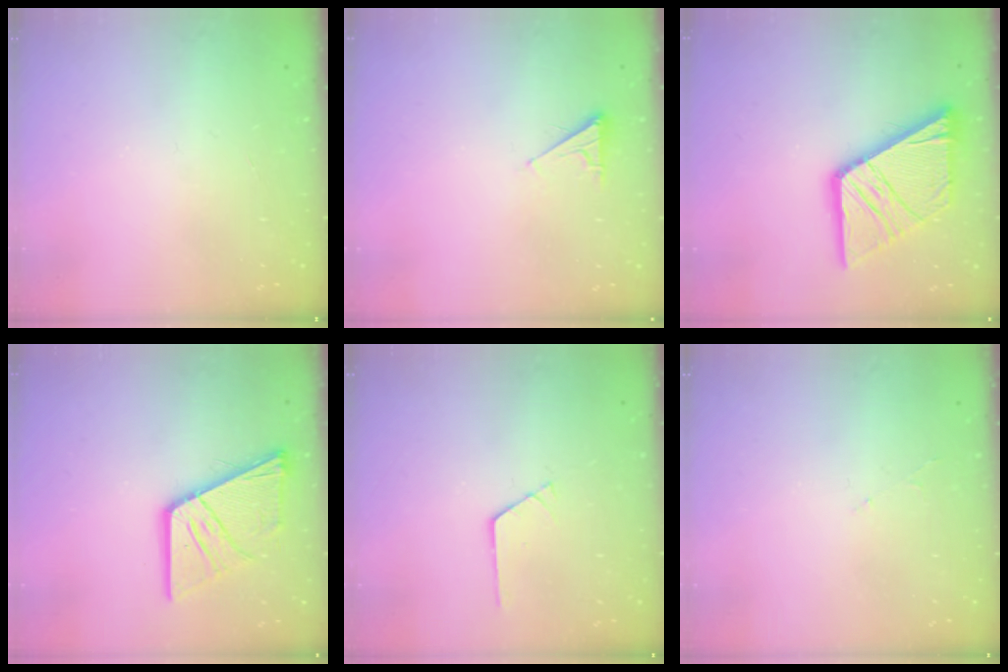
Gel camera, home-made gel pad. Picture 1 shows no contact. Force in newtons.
{"total": 2.5, "press": 2.5, "slide": 0.4}
{"total": 19.7, "press": 19.6, "slide": 2.3}
{"total": 15.4, "press": 15.3, "slide": 1.7}
{"total": 0.9, "press": 0.9, "slide": 0.1}
{"total": 2.8, "press": 2.8, "slide": 0.5}